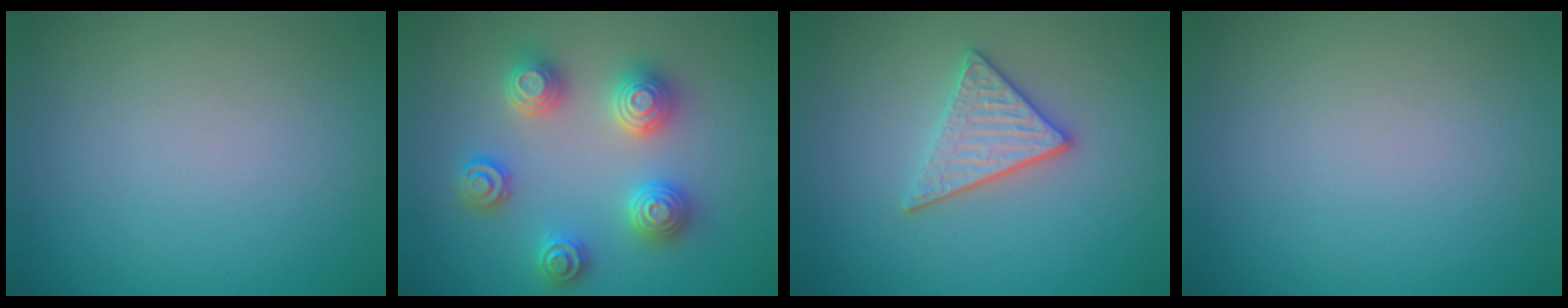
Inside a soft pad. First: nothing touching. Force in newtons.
{"total": 4.9, "press": 4.8, "slide": 0.8}
{"total": 3.2, "press": 2.9, "slide": 1.4}
{"total": 0.0}